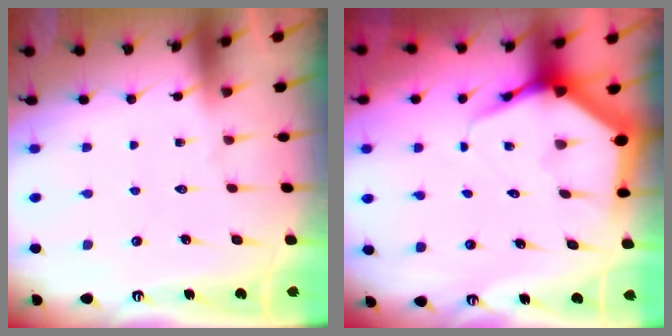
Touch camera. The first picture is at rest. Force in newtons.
{"total": 6.3, "press": 6.3, "slide": 0.7}